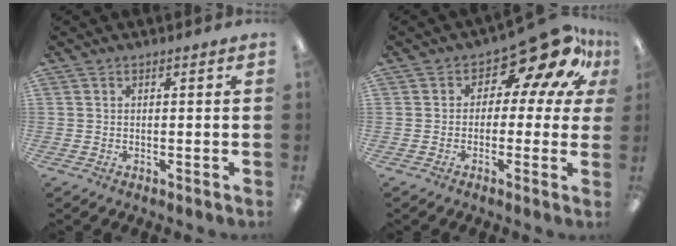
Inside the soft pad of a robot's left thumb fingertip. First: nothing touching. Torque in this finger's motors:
{"motor_torque": [0.08, 0.31, -0.10, 0.00, 0.00]}